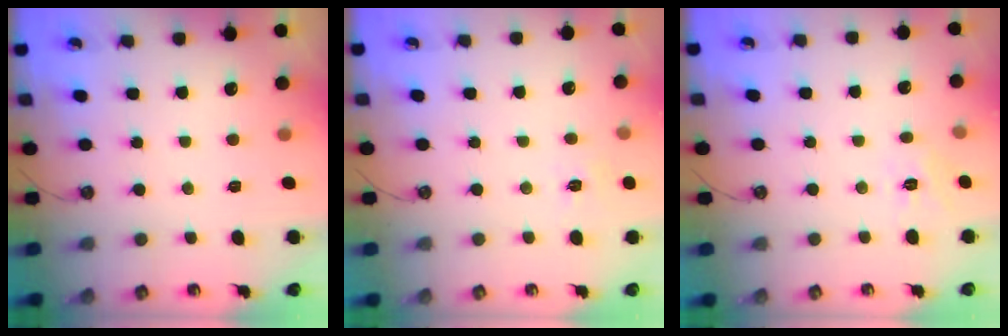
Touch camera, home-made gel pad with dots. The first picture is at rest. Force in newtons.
{"total": 5.1, "press": 5.0, "slide": 0.7}
{"total": 5.8, "press": 5.8, "slide": 0.5}